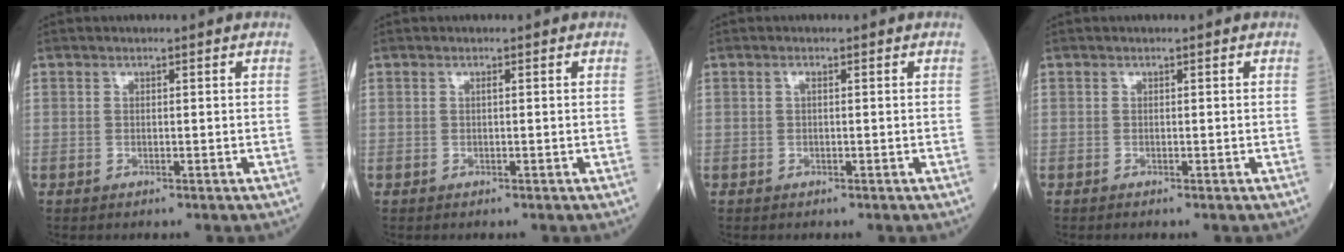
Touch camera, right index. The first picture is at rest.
{"total": 0.0}
{"total": 0.5, "force": [0.1, 0.1, 0.5], "torque": [-0.013, 0.001, 0.001]}
{"total": 0.0}